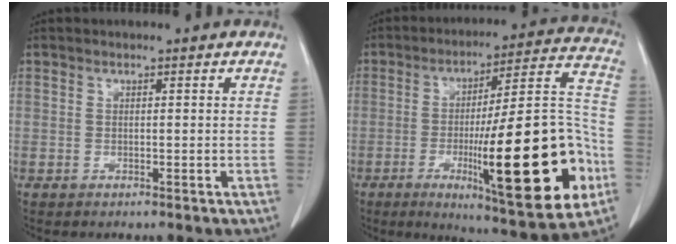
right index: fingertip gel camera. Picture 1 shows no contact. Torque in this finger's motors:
{"motor_torque": [2.14, 0.00, 1.05, 0.21]}